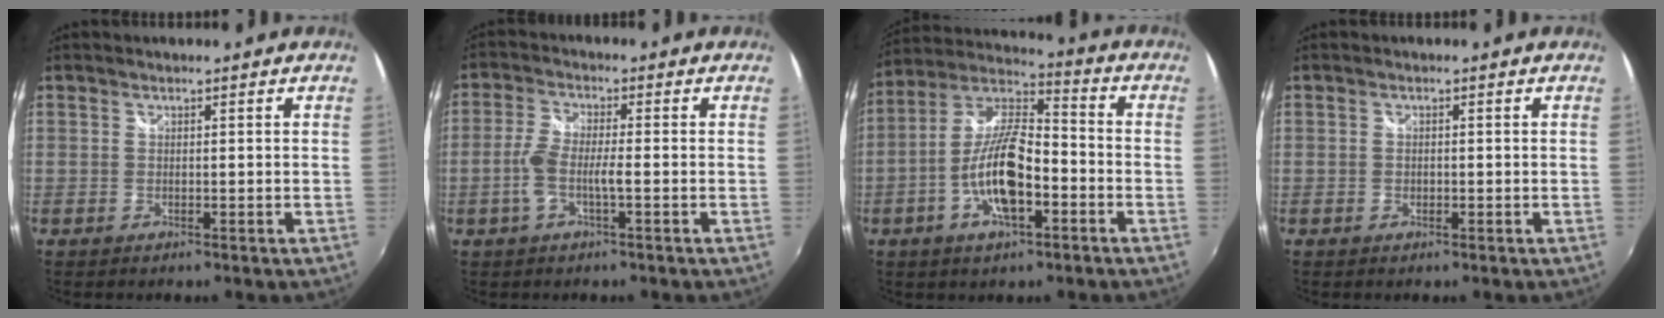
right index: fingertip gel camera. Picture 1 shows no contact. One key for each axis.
{"total": 5.7, "fx": -1.7, "fy": 1.0, "fz": 5.3, "tx": -0.117, "ty": 0.002, "tz": -0.033}
{"total": 14.1, "fx": -4.8, "fy": 5.1, "fz": 12.2, "tx": -0.249, "ty": 0.001, "tz": -0.090}
{"total": 0.9, "fx": -0.3, "fy": 0.7, "fz": 0.4, "tx": -0.006, "ty": 0.000, "tz": -0.005}